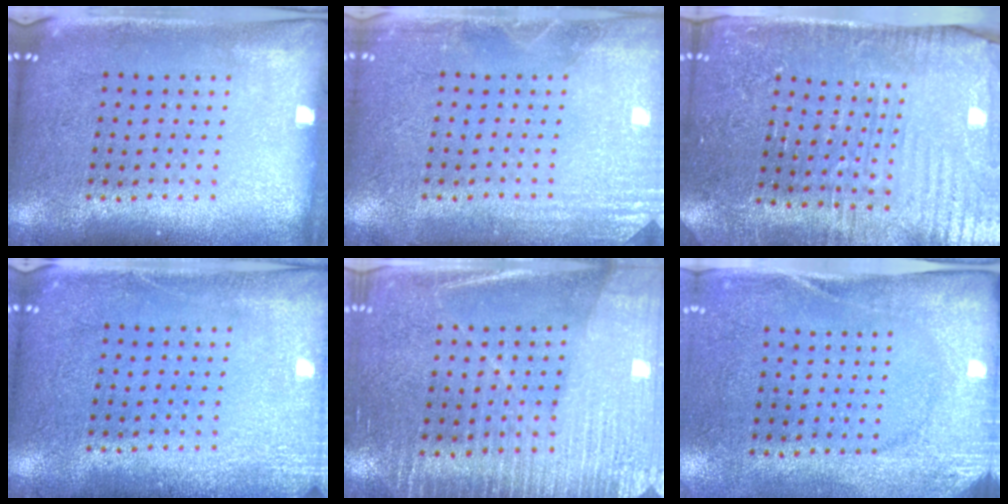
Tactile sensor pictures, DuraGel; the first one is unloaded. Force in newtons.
{"total": 2.6, "press": 2.5, "slide": 0.4}
{"total": 3.5, "press": 3.5, "slide": 0.3}
{"total": 2.1, "press": 2.1, "slide": 0.3}
{"total": 3.2, "press": 3.0, "slide": 1.0}
{"total": 2.7, "press": 2.1, "slide": 1.7}